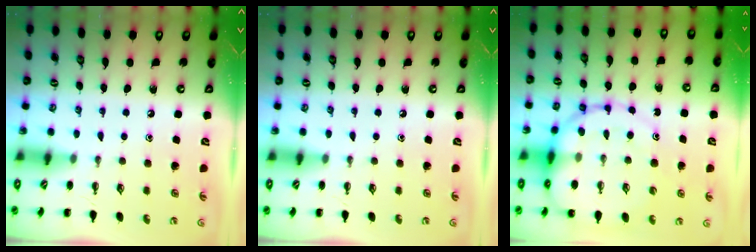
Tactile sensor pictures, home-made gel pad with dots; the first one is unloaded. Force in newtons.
{"total": 0.0}
{"total": 17.2, "press": 17.0, "slide": 3.1}